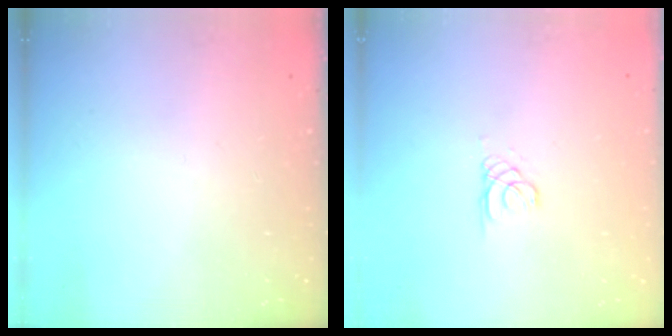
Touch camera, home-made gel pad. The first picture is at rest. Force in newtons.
{"total": 0.8, "press": 0.8, "slide": 0.1}